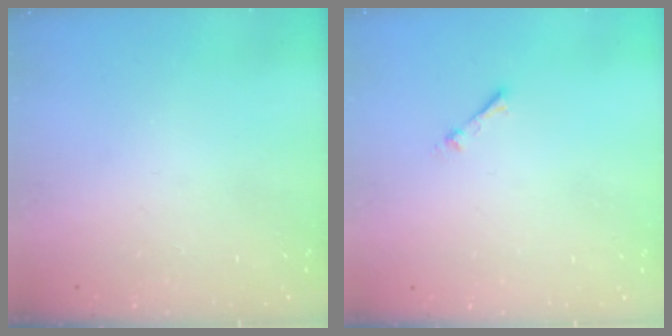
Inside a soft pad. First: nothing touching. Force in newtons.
{"total": 1.7, "press": 1.7, "slide": 0.2}